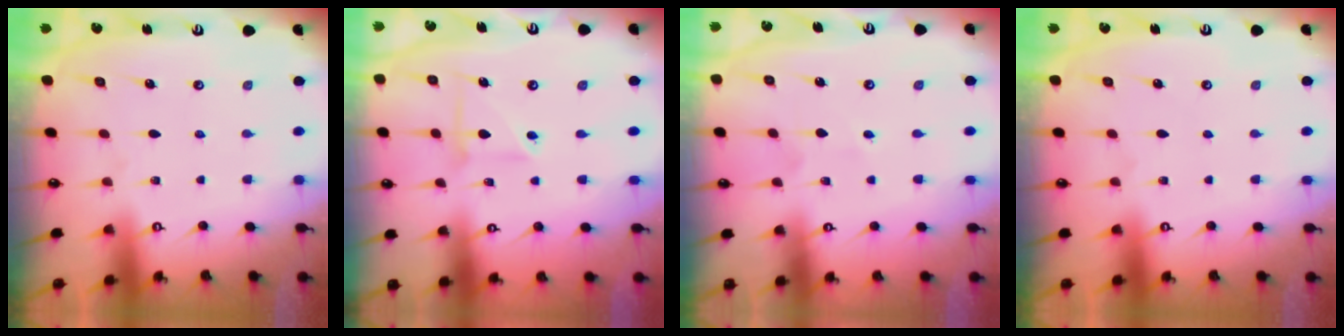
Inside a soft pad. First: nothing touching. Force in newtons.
{"total": 6.2, "press": 6.1, "slide": 1.2}
{"total": 2.2, "press": 2.0, "slide": 0.8}
{"total": 0.0}